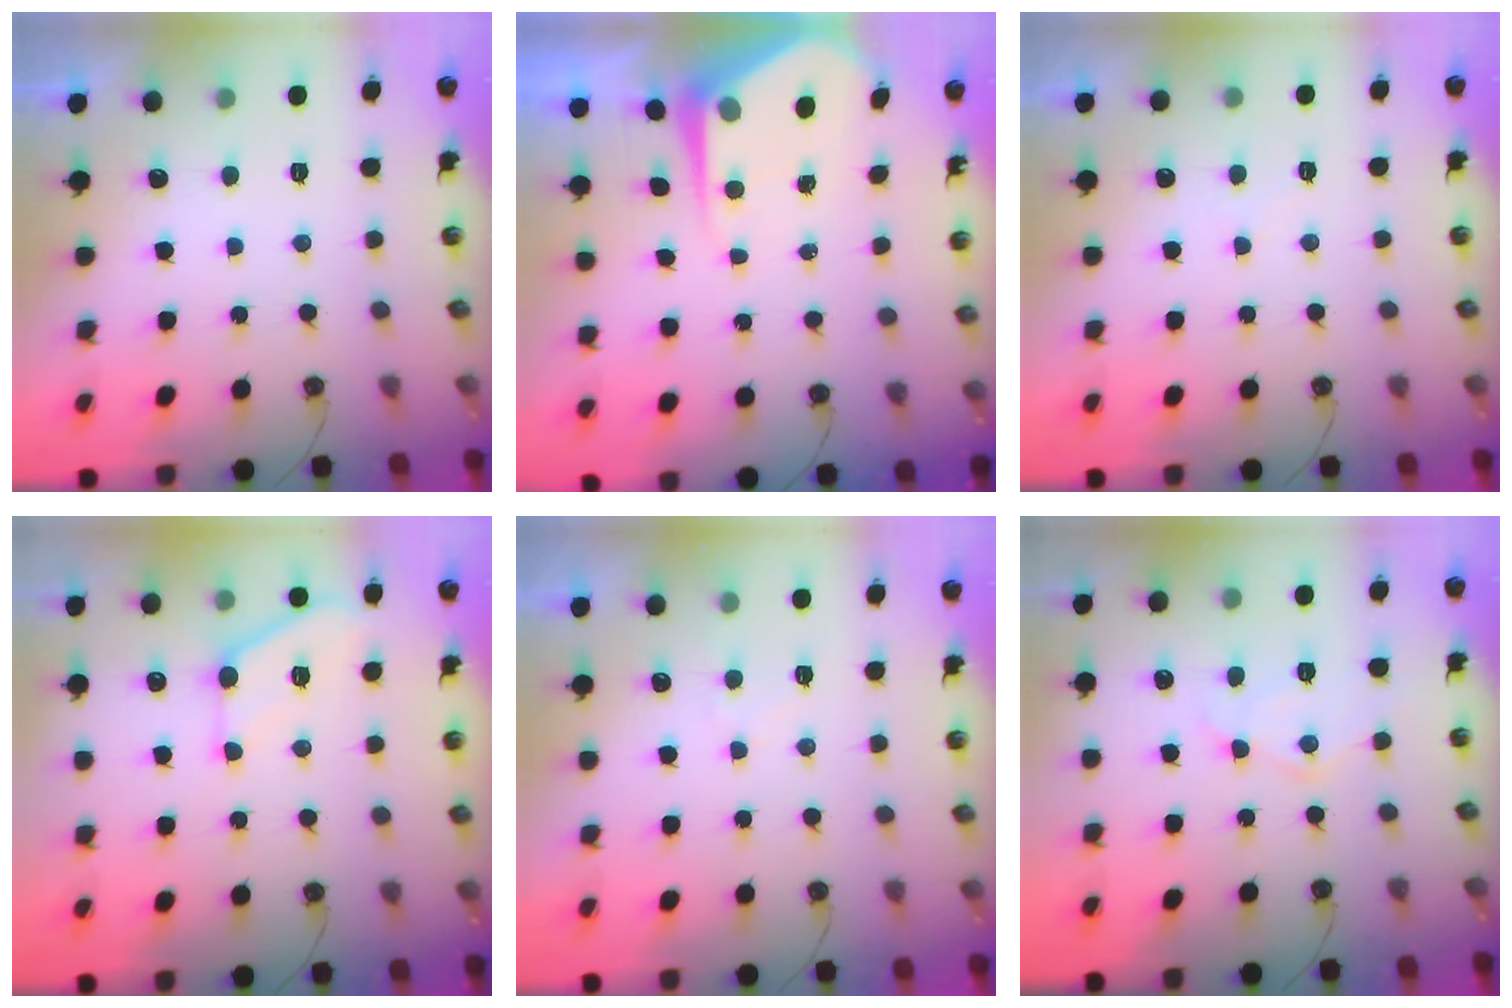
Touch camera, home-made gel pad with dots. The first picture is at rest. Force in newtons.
{"total": 6.8, "press": 6.7, "slide": 0.6}
{"total": 4.5, "press": 4.4, "slide": 0.6}
{"total": 10.0, "press": 10.0, "slide": 0.3}
{"total": 3.3, "press": 3.3, "slide": 0.4}
{"total": 10.8, "press": 10.7, "slide": 0.9}